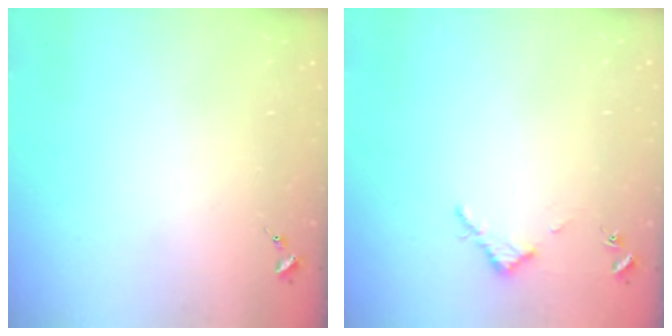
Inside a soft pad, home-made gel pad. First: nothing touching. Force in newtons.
{"total": 2.8, "press": 2.8, "slide": 0.3}